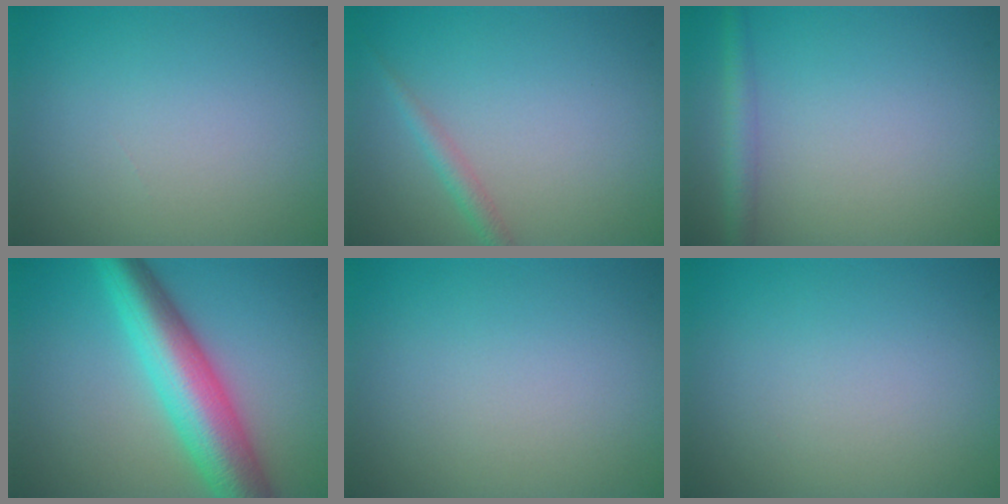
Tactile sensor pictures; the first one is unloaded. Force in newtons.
{"total": 1.5, "press": 1.5, "slide": 0.0}
{"total": 2.3, "press": 2.3, "slide": 0.0}
{"total": 8.7, "press": 8.7, "slide": 0.1}
{"total": 0.0}
{"total": 0.0}